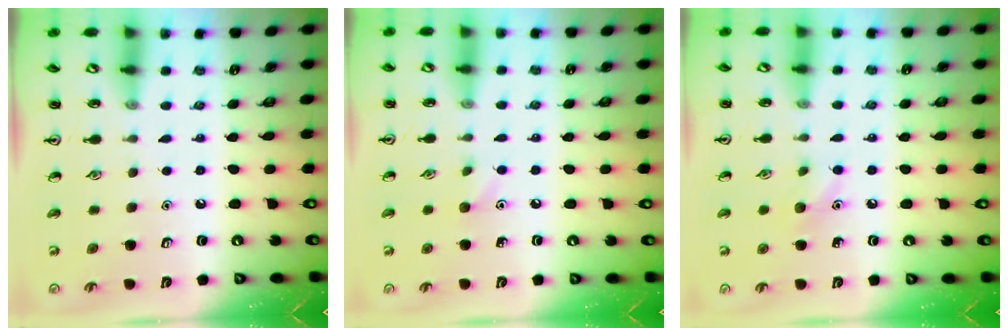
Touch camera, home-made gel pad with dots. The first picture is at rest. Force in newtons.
{"total": 4.7, "press": 4.4, "slide": 1.5}
{"total": 6.9, "press": 6.6, "slide": 1.9}